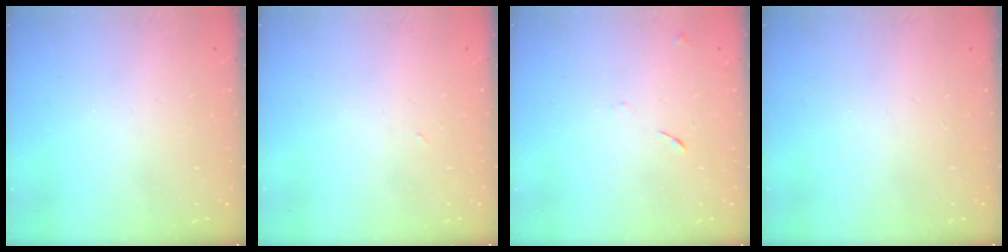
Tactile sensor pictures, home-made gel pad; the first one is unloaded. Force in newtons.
{"total": 2.9, "press": 2.9, "slide": 0.7}
{"total": 6.2, "press": 6.2, "slide": 0.6}
{"total": 0.0}